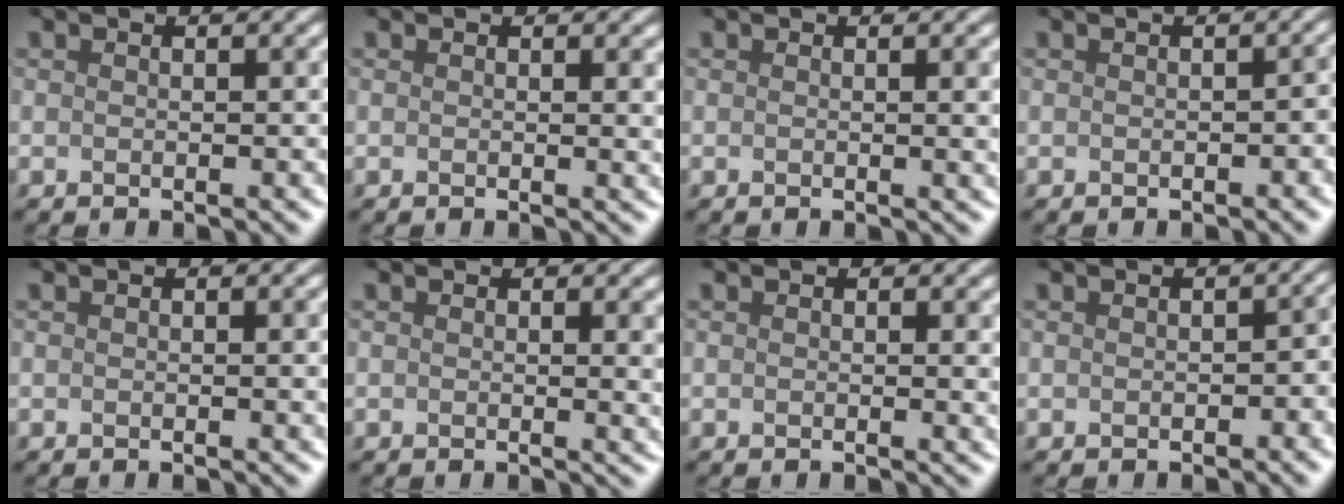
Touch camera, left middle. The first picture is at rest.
{"total": 0.8, "force": [0.4, 0.2, 0.7], "torque": [-0.010, -0.006, 0.004]}
{"total": 1.7, "force": [0.3, 0.7, 1.5], "torque": [-0.012, -0.003, 0.000]}
{"total": 1.2, "force": [-0.6, 0.4, 1.0], "torque": [-0.012, 0.002, -0.007]}
{"total": 0.8, "force": [0.2, 0.4, 0.6], "torque": [0.001, -0.003, -0.002]}
{"total": 1.7, "force": [0.4, 0.7, 1.5], "torque": [-0.015, -0.006, 0.003]}
{"total": 0.7, "force": [0.4, 0.2, 0.6], "torque": [-0.009, -0.006, 0.004]}
{"total": 1.8, "force": [-0.8, 0.7, 1.4], "torque": [-0.019, 0.000, -0.008]}